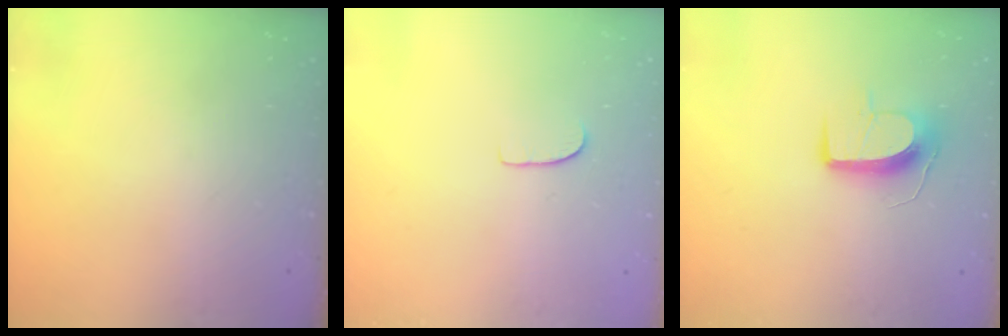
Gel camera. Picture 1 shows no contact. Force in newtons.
{"total": 5.2, "press": 5.2, "slide": 0.4}
{"total": 10.6, "press": 10.6, "slide": 0.1}